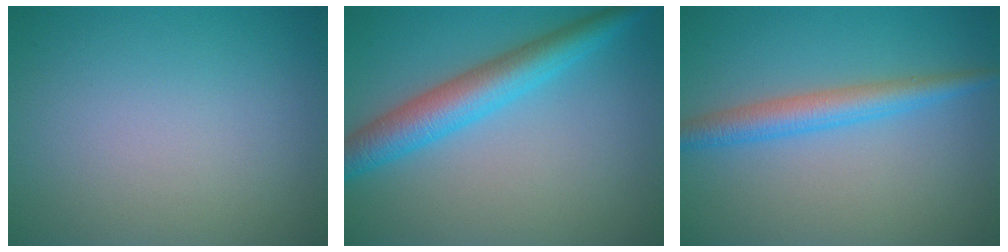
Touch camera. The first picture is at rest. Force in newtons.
{"total": 5.4, "press": 5.4, "slide": 0.1}
{"total": 3.4, "press": 3.4, "slide": 0.0}